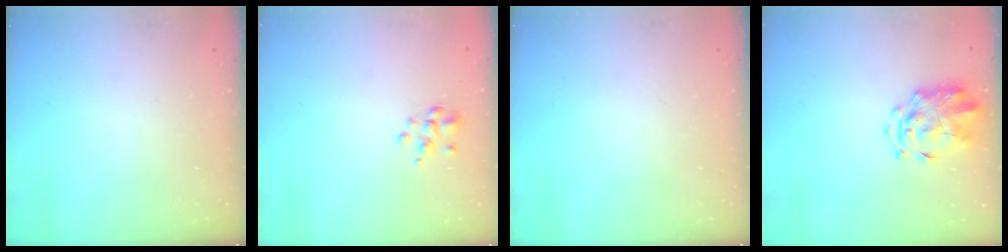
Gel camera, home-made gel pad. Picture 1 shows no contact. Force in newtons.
{"total": 2.7, "press": 2.5, "slide": 0.9}
{"total": 0.0}
{"total": 3.1, "press": 2.9, "slide": 1.0}